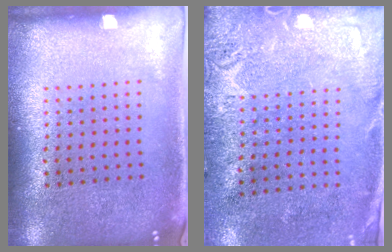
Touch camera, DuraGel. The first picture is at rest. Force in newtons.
{"total": 2.8, "press": 2.4, "slide": 1.4}